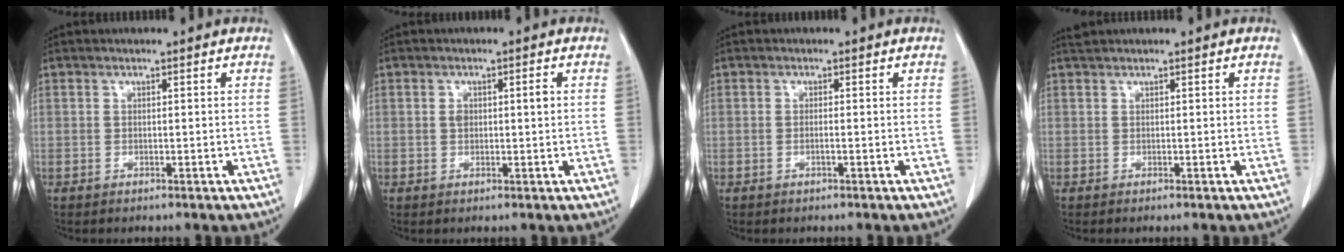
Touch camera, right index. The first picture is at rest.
{"total": 2.2, "force": [0.5, 0.9, 2.0], "torque": [-0.035, 0.011, 0.014]}
{"total": 0.5, "force": [-0.1, 0.0, 0.5], "torque": [-0.007, 0.002, 0.001]}
{"total": 1.0, "force": [0.7, 0.1, 0.7], "torque": [-0.020, 0.021, 0.014]}